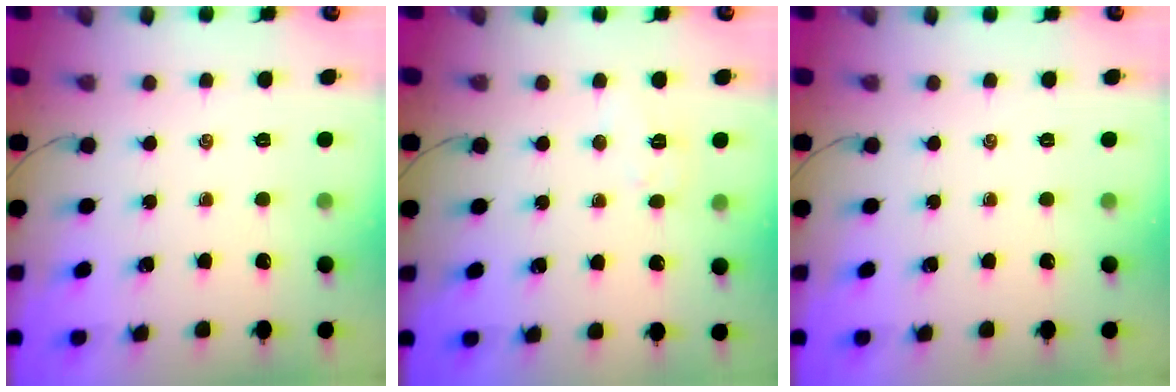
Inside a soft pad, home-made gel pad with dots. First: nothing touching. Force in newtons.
{"total": 4.0, "press": 3.9, "slide": 0.9}
{"total": 0.0}